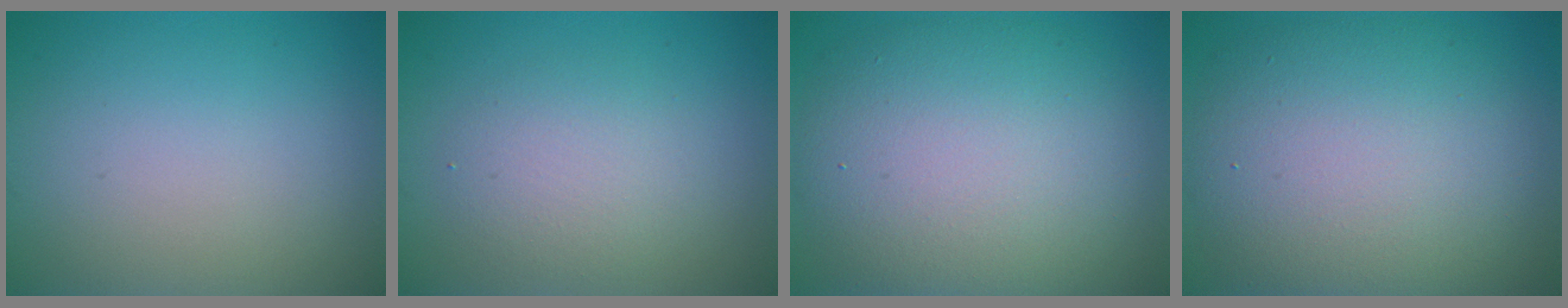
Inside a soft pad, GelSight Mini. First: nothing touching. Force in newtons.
{"total": 2.9, "press": 2.9, "slide": 0.3}
{"total": 10.7, "press": 10.7, "slide": 0.5}
{"total": 10.8, "press": 10.8, "slide": 0.4}